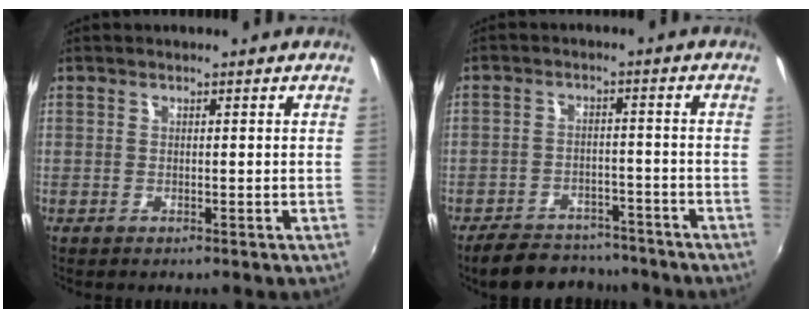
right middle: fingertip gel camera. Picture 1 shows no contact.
{"total": 11.9, "force": [-10.2, 4.7, 3.9], "torque": [-0.095, 0.012, -0.137]}